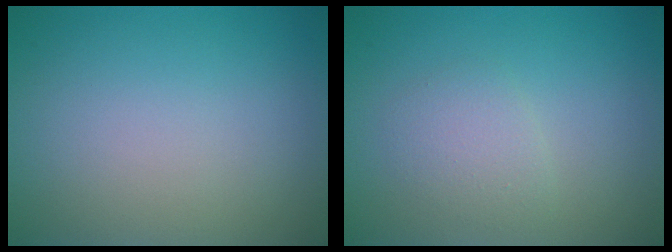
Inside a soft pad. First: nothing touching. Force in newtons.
{"total": 1.9, "press": 1.9, "slide": 0.1}